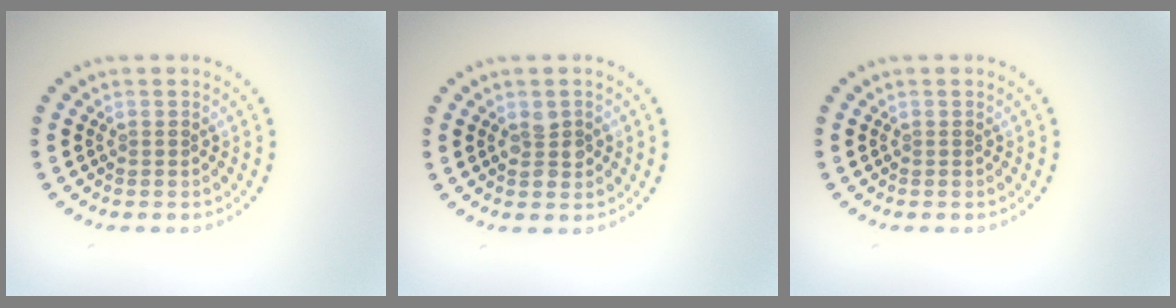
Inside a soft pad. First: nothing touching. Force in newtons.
{"total": 2.0, "press": 1.9, "slide": 0.3}
{"total": 0.0}